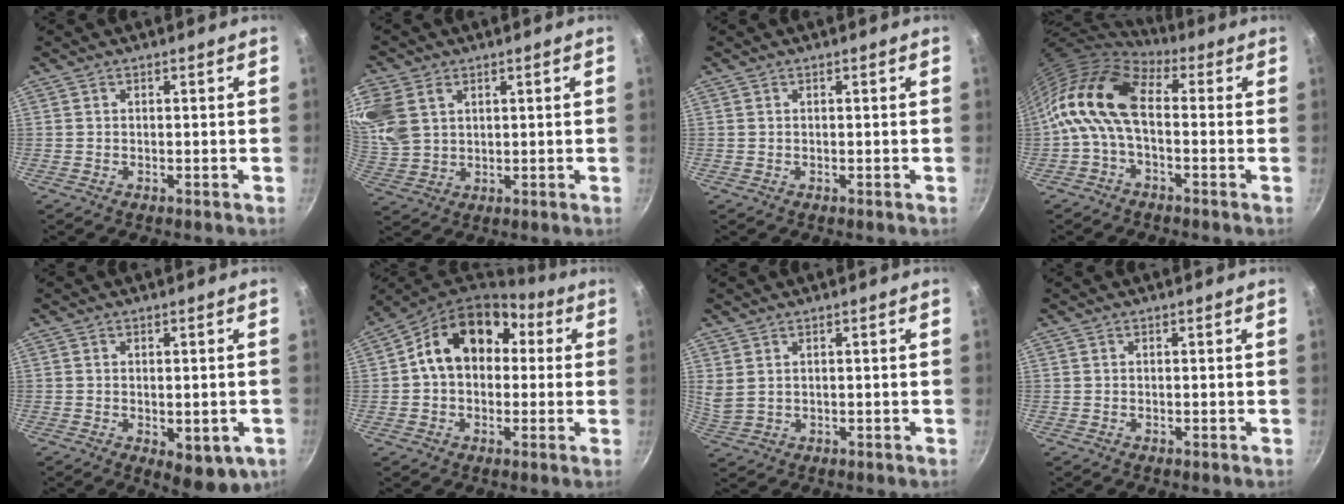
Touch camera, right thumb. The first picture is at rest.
{"total": 12.5, "force": [4.6, 9.2, 7.2], "torque": [-0.160, 0.002, 0.098]}
{"total": 0.0}
{"total": 12.2, "force": [0.0, 6.9, 10.1], "torque": [-0.190, 0.026, -0.018]}
{"total": 7.7, "force": [-2.3, 3.7, 6.4], "torque": [-0.069, -0.006, -0.021]}
{"total": 14.7, "force": [2.7, 11.1, 9.3], "torque": [-0.114, 0.035, 0.026]}
{"total": 3.2, "force": [1.6, 2.0, 2.0], "torque": [-0.036, -0.010, 0.038]}
{"total": 0.0}